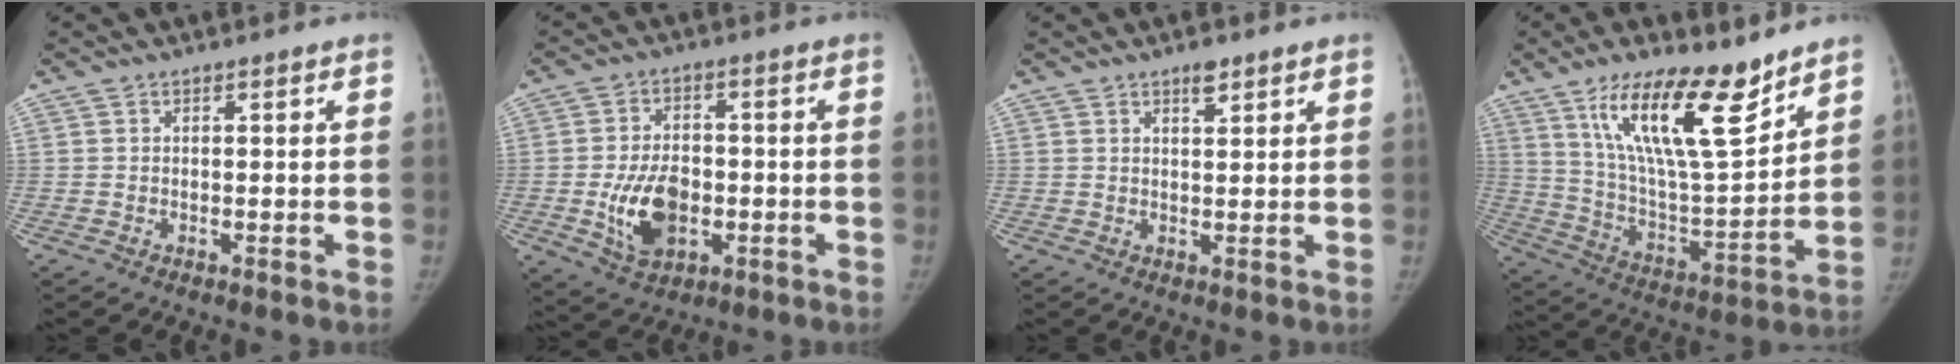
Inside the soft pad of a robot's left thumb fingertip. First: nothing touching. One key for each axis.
{"total": 10.6, "fx": -2.2, "fy": 6.8, "fz": 7.9, "tx": -0.121, "ty": 0.004, "tz": -0.031}
{"total": 2.7, "fx": 1.9, "fy": 0.9, "fz": 1.7, "tx": -0.021, "ty": -0.012, "tz": 0.031}
{"total": 20.6, "fx": 12.9, "fy": 6.1, "fz": 14.8, "tx": -0.224, "ty": -0.071, "tz": 0.235}